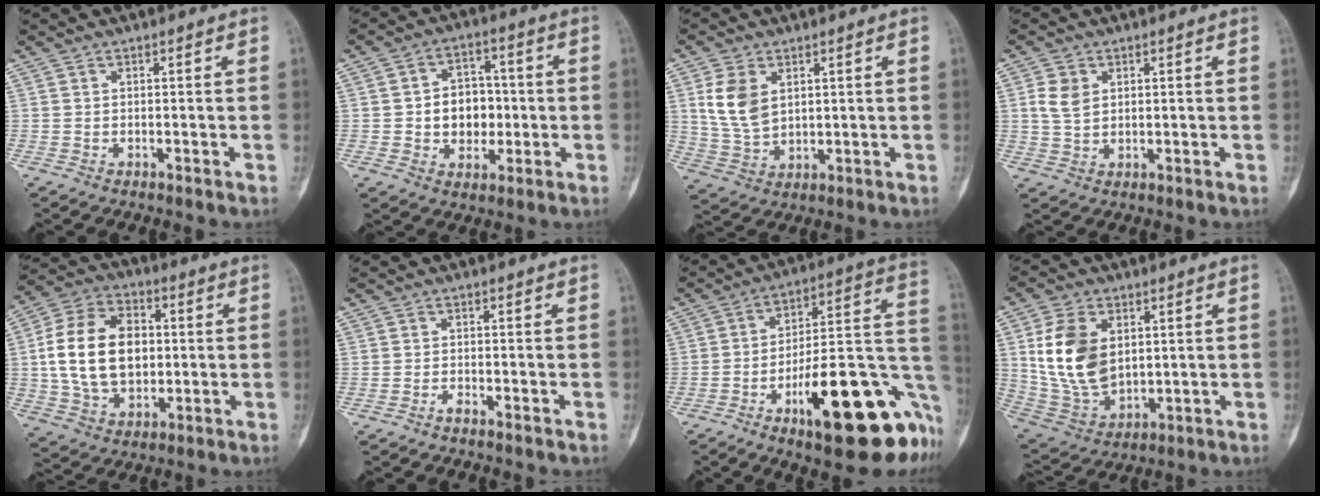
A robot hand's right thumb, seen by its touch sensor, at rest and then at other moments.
{"total": 9.8, "force": [-0.5, 7.7, 6.0], "torque": [-0.048, 0.017, -0.005]}
{"total": 8.7, "force": [2.7, 5.6, 6.1], "torque": [-0.113, -0.008, 0.066]}
{"total": 4.7, "force": [1.4, 3.4, 2.9], "torque": [-0.047, -0.002, 0.032]}
{"total": 18.3, "force": [1.1, 12.7, 13.2], "torque": [-0.219, 0.013, 0.022]}
{"total": 1.1, "force": [-1.0, 0.2, 0.5], "torque": [-0.013, 0.006, -0.021]}
{"total": 27.0, "force": [-11.2, 8.3, 23.2], "torque": [-0.250, 0.065, -0.156]}
{"total": 15.4, "force": [3.1, 10.2, 11.1], "torque": [-0.196, -0.015, 0.075]}